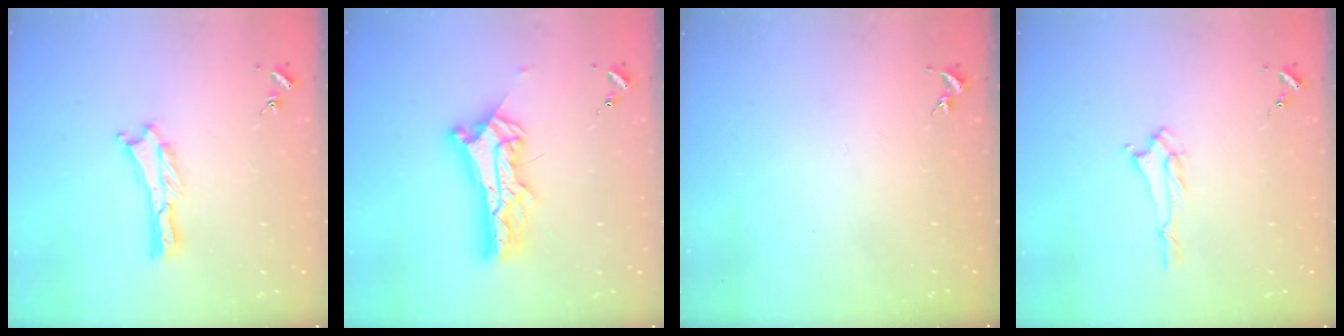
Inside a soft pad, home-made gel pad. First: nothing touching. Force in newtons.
{"total": 10.5, "press": 10.5, "slide": 0.8}
{"total": 0.0}
{"total": 1.4, "press": 1.3, "slide": 0.2}